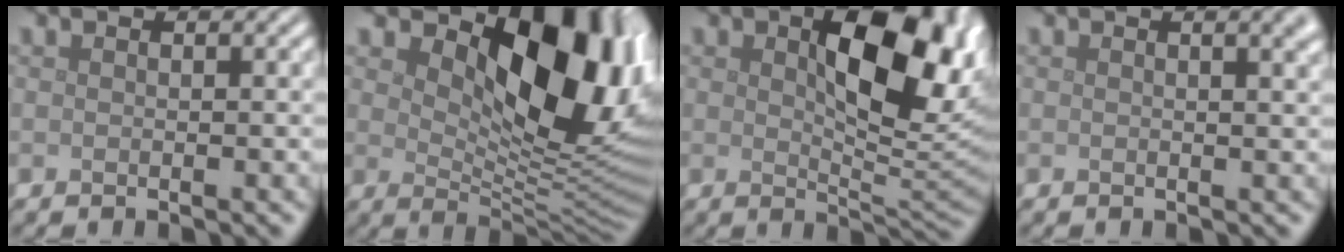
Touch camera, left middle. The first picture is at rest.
{"total": 11.8, "force": [4.8, 5.7, 9.1], "torque": [-0.128, -0.007, 0.079]}
{"total": 10.2, "force": [2.8, 4.5, 8.7], "torque": [-0.124, 0.001, 0.046]}
{"total": 2.9, "force": [1.5, 1.2, 2.3], "torque": [-0.006, 0.008, 0.013]}